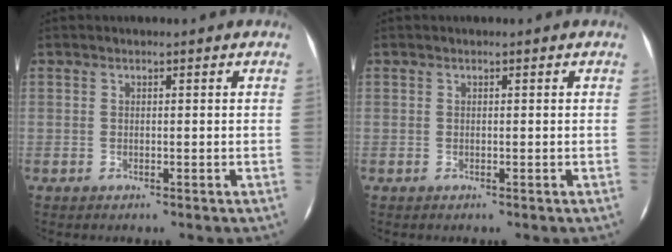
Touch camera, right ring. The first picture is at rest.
{"total": 0.0}